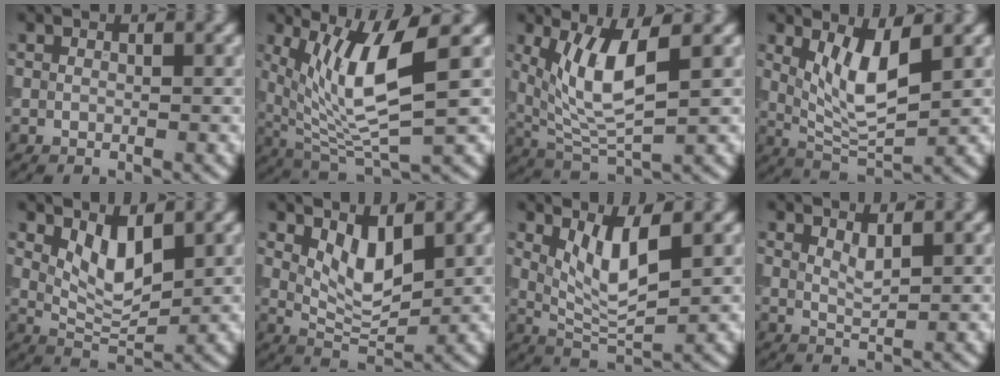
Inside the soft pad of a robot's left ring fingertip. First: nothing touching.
{"total": 7.4, "force": [2.4, 1.8, 6.8], "torque": [-0.139, -0.013, 0.052]}
{"total": 6.2, "force": [2.0, 2.0, 5.5], "torque": [-0.118, -0.013, 0.047]}
{"total": 4.8, "force": [1.6, 1.3, 4.3], "torque": [-0.087, -0.010, 0.037]}
{"total": 3.9, "force": [1.6, 1.6, 3.1], "torque": [-0.061, -0.008, 0.034]}
{"total": 3.9, "force": [1.6, 1.7, 3.1], "torque": [-0.060, -0.008, 0.033]}
{"total": 4.4, "force": [1.6, 1.1, 3.9], "torque": [-0.080, -0.011, 0.038]}
{"total": 1.4, "force": [0.9, 0.3, 1.0], "torque": [-0.020, -0.003, 0.017]}